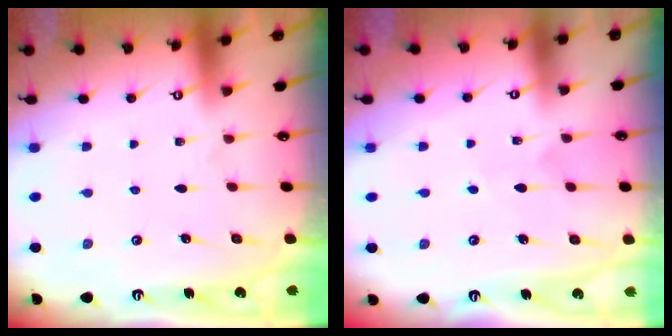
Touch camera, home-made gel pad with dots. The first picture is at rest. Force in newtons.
{"total": 3.0, "press": 3.0, "slide": 0.4}